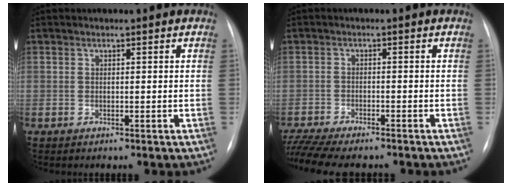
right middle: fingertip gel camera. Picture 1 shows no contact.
{"total": 11.2, "force": [-9.9, 2.1, 4.9], "torque": [-0.086, -0.006, -0.151]}